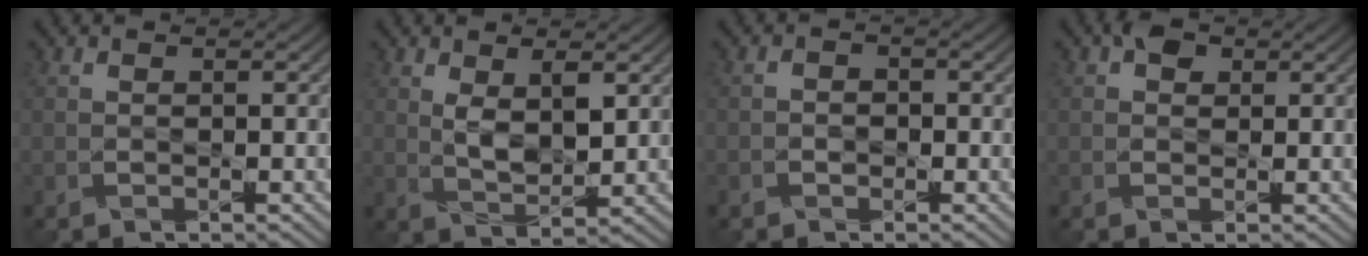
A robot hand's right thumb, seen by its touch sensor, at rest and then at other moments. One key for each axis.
{"total": 4.4, "fx": 1.5, "fy": 2.1, "fz": 3.5, "tx": -0.078, "ty": -0.007, "tz": 0.034}
{"total": 1.4, "fx": -0.6, "fy": 1.2, "fz": 0.4, "tx": 0.002, "ty": 0.001, "tz": -0.014}
{"total": 2.1, "fx": 0.9, "fy": 1.6, "fz": 1.1, "tx": -0.018, "ty": 0.003, "tz": 0.010}